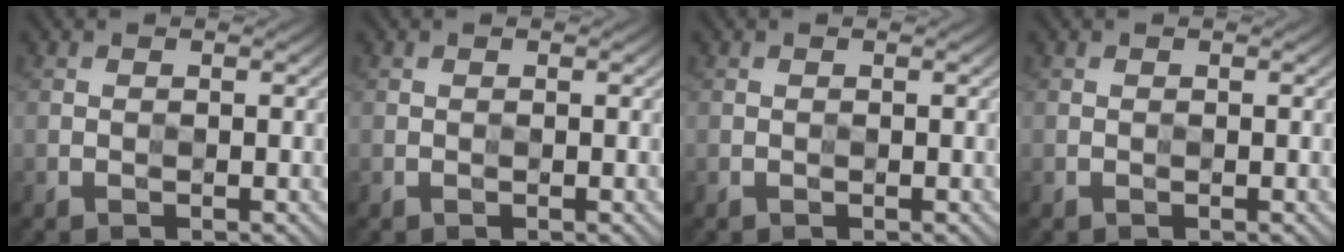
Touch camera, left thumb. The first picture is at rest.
{"total": 0.0}
{"total": 0.0}
{"total": 2.1, "force": [1.5, -0.8, -1.2], "torque": [0.029, 0.012, 0.017]}